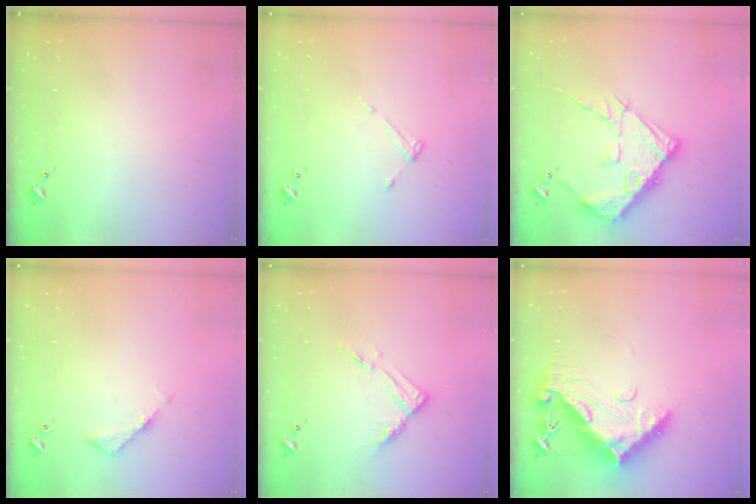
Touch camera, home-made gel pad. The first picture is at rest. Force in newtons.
{"total": 4.2, "press": 4.2, "slide": 0.4}
{"total": 18.0, "press": 17.9, "slide": 1.9}
{"total": 5.0, "press": 4.9, "slide": 0.8}
{"total": 8.8, "press": 8.8, "slide": 0.6}
{"total": 16.5, "press": 16.4, "slide": 1.3}